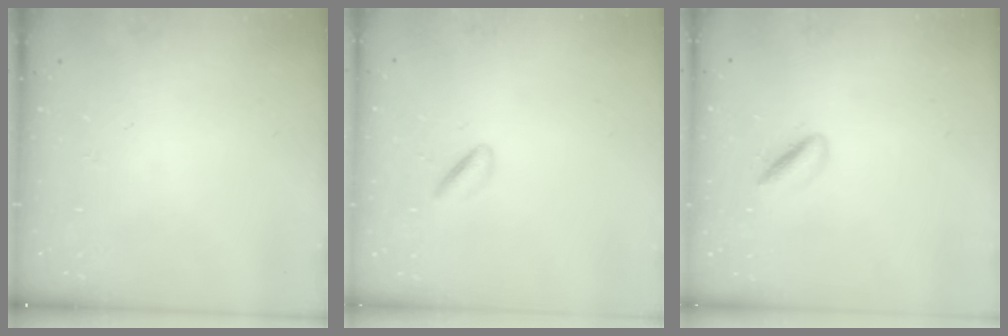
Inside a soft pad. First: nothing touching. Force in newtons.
{"total": 1.7, "press": 1.5, "slide": 0.9}
{"total": 2.0, "press": 1.9, "slide": 0.6}